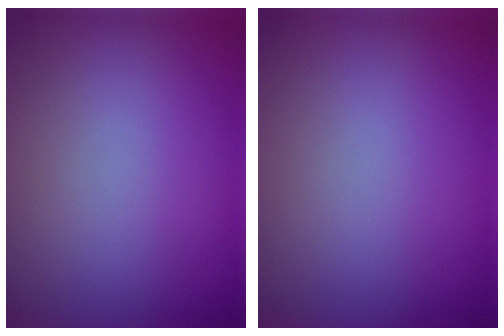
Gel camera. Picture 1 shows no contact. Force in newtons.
{"total": 0.0}